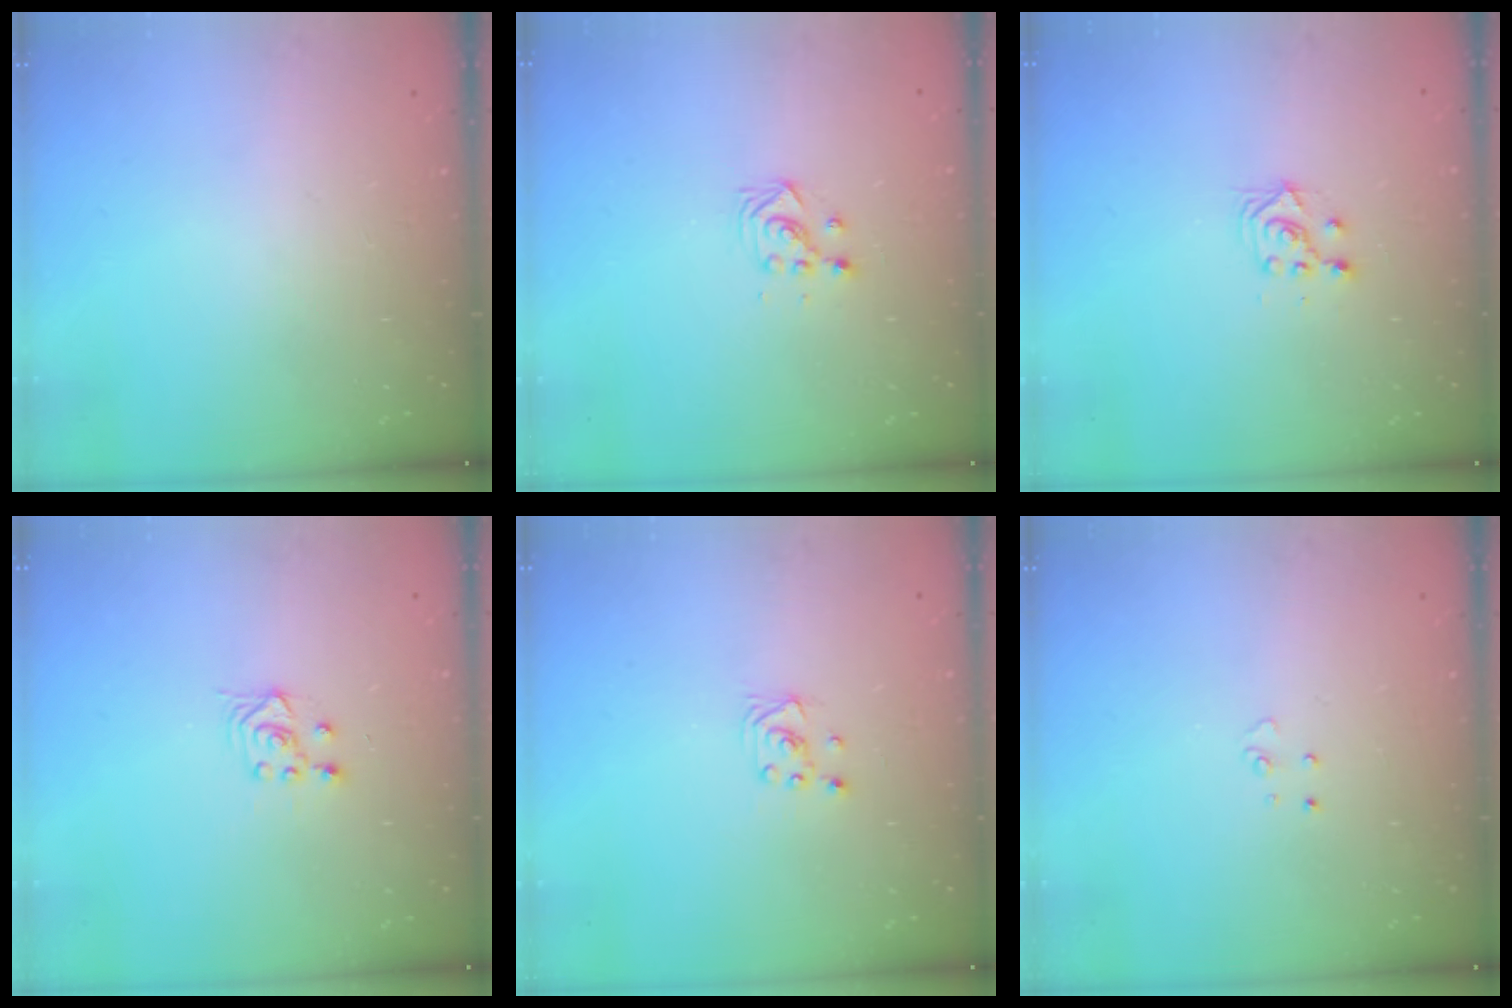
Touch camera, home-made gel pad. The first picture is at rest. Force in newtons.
{"total": 2.9, "press": 2.9, "slide": 0.3}
{"total": 4.6, "press": 4.5, "slide": 0.6}
{"total": 3.3, "press": 2.9, "slide": 1.5}
{"total": 2.0, "press": 2.0, "slide": 0.1}
{"total": 2.9, "press": 2.9, "slide": 0.2}